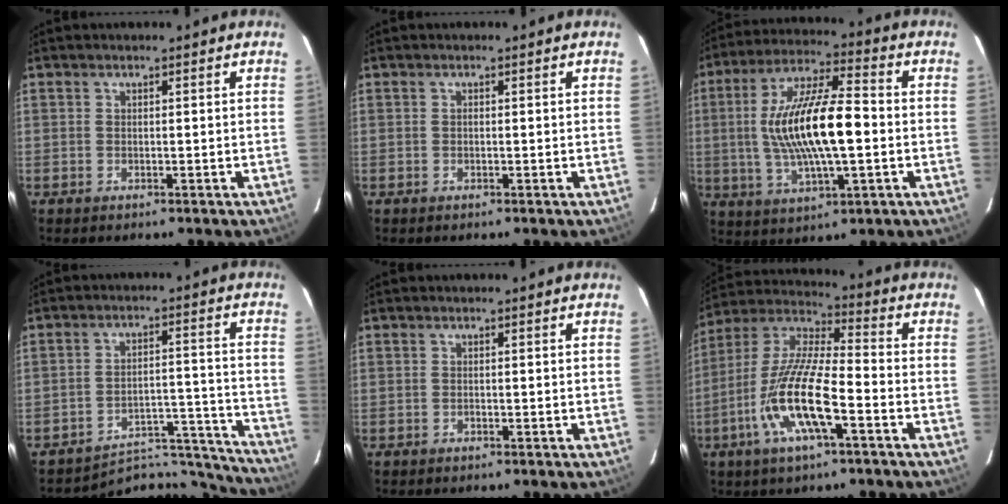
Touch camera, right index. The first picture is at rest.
{"total": 0.0}
{"total": 17.1, "force": [-0.7, 5.0, 16.3], "torque": [-0.311, 0.007, -0.011]}
{"total": 15.4, "force": [-15.1, 3.0, -0.2], "torque": [0.013, 0.067, -0.207]}
{"total": 0.0}
{"total": 15.7, "force": [-6.2, 3.4, 14.0], "torque": [-0.285, -0.011, -0.127]}